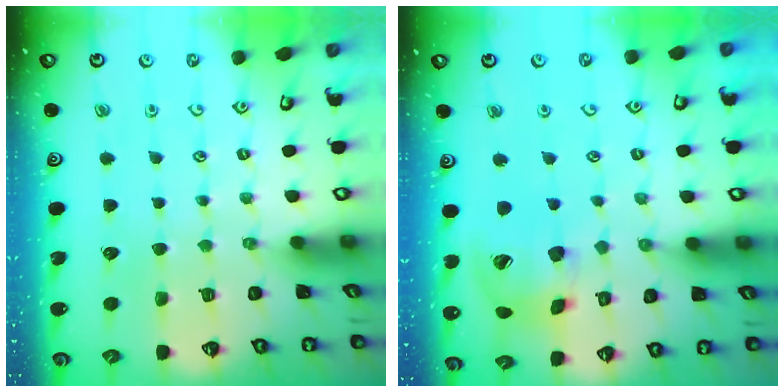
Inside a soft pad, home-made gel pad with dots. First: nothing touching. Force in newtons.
{"total": 16.9, "press": 16.8, "slide": 2.5}